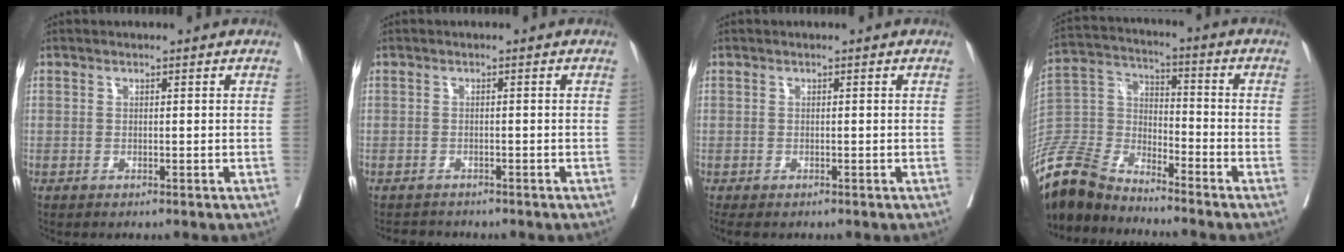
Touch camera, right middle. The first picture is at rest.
{"total": 2.4, "force": [-2.2, 0.8, -0.1], "torque": [-0.001, -0.007, -0.037]}
{"total": 2.4, "force": [-1.9, 1.0, 1.1], "torque": [-0.014, -0.007, -0.026]}
{"total": 13.1, "force": [-12.4, 2.6, 2.9], "torque": [-0.065, 0.013, -0.248]}